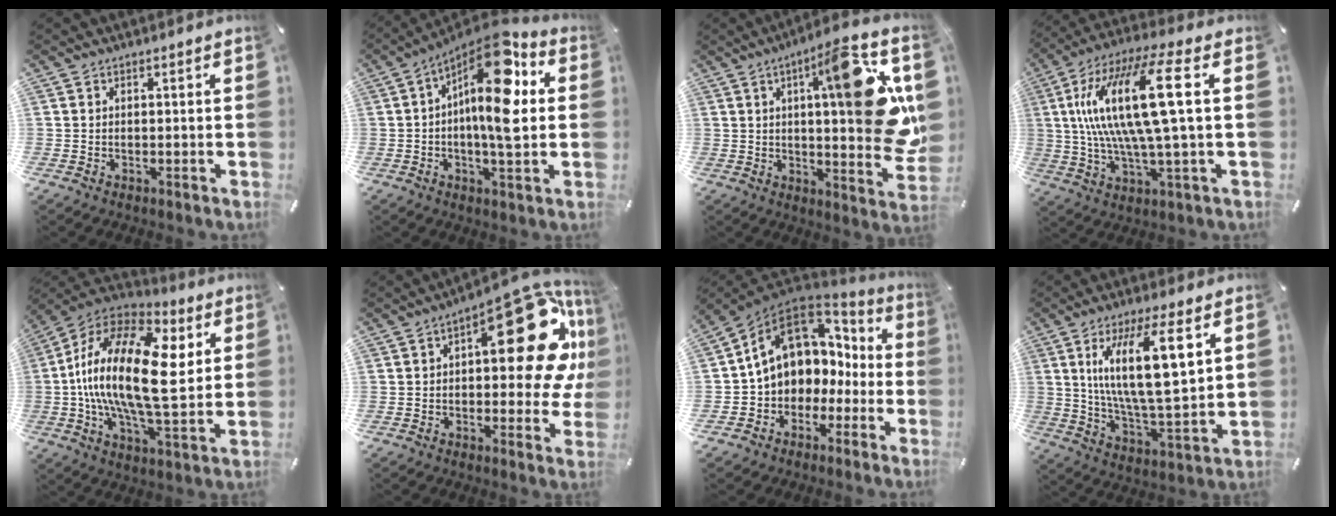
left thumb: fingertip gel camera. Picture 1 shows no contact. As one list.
[{"total": 16.6, "force": [3.7, 5.4, 15.2], "torque": [-0.255, -0.032, 0.052]}, {"total": 22.3, "force": [6.1, 4.3, 21.0], "torque": [-0.287, -0.040, 0.075]}, {"total": 20.0, "force": [3.8, 4.4, 19.2], "torque": [-0.405, -0.013, 0.042]}, {"total": 24.2, "force": [3.3, 10.7, 21.5], "torque": [-0.441, -0.019, 0.046]}, {"total": 25.6, "force": [7.1, 12.3, 21.3], "torque": [-0.244, -0.056, 0.120]}, {"total": 12.8, "force": [3.7, 10.5, 6.4], "torque": [-0.127, -0.016, 0.071]}, {"total": 16.3, "force": [7.0, 4.0, 14.1], "torque": [-0.256, -0.022, 0.106]}]